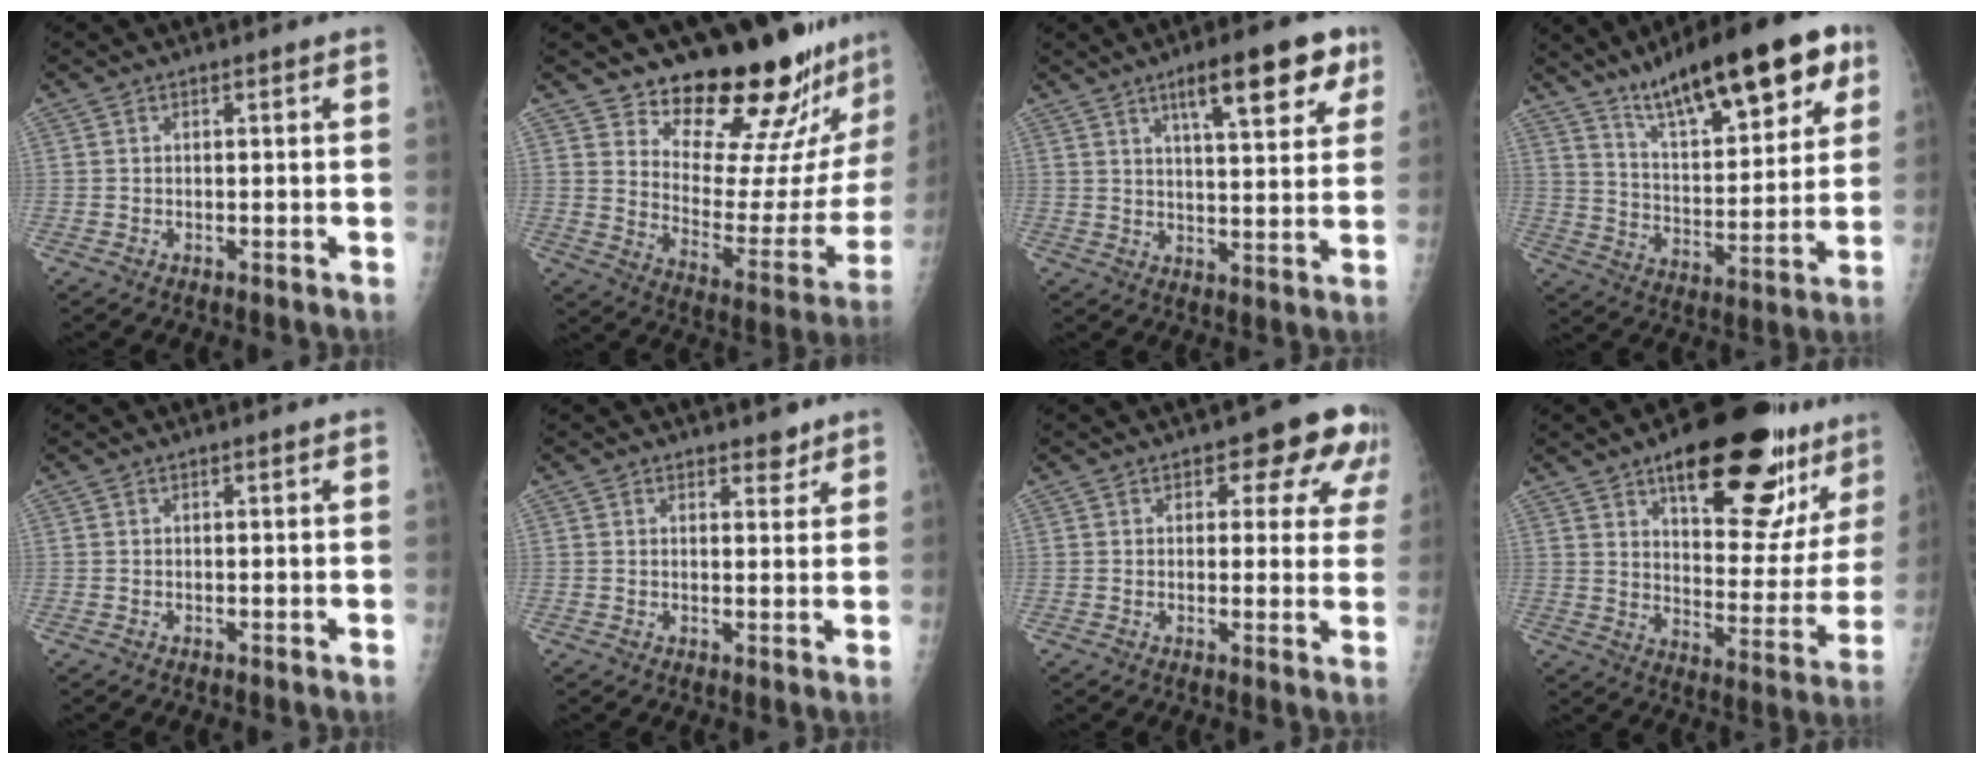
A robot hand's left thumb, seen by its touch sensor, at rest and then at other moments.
{"total": 22.7, "force": [20.0, 5.5, 9.1], "torque": [-0.087, -0.184, 0.269]}
{"total": 13.4, "force": [7.3, 3.9, 10.5], "torque": [-0.122, -0.022, 0.103]}
{"total": 22.7, "force": [13.8, 7.0, 16.6], "torque": [-0.221, -0.043, 0.223]}
{"total": 0.0}
{"total": 2.6, "force": [2.1, 1.3, 1.0], "torque": [0.004, -0.013, 0.027]}
{"total": 9.9, "force": [5.1, 5.3, 6.6], "torque": [-0.020, -0.014, 0.050]}
{"total": 25.6, "force": [16.2, 9.7, 17.4], "torque": [-0.189, -0.064, 0.228]}